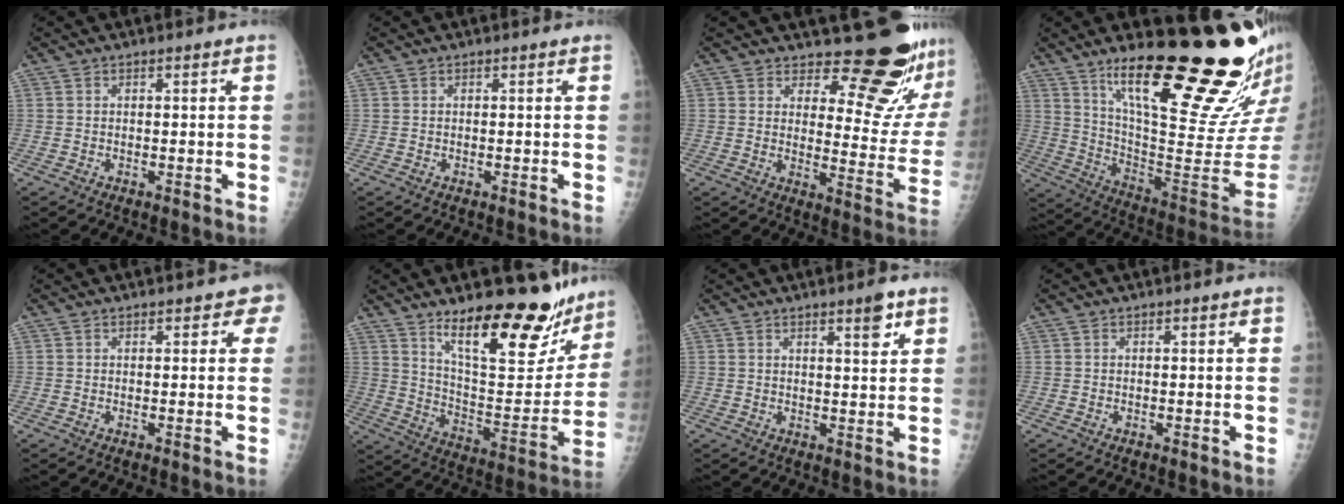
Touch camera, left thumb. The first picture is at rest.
{"total": 0.0}
{"total": 15.4, "force": [13.8, 4.7, 5.1], "torque": [-0.016, -0.141, 0.166]}
{"total": 28.7, "force": [19.1, 5.4, 20.7], "torque": [-0.280, -0.109, 0.308]}
{"total": 2.9, "force": [1.6, 1.4, 2.0], "torque": [-0.002, 0.000, 0.012]}
{"total": 23.5, "force": [16.6, 8.0, 14.6], "torque": [-0.161, -0.103, 0.259]}
{"total": 4.3, "force": [2.6, 0.9, 3.2], "torque": [-0.041, -0.016, 0.038]}
{"total": 0.0}